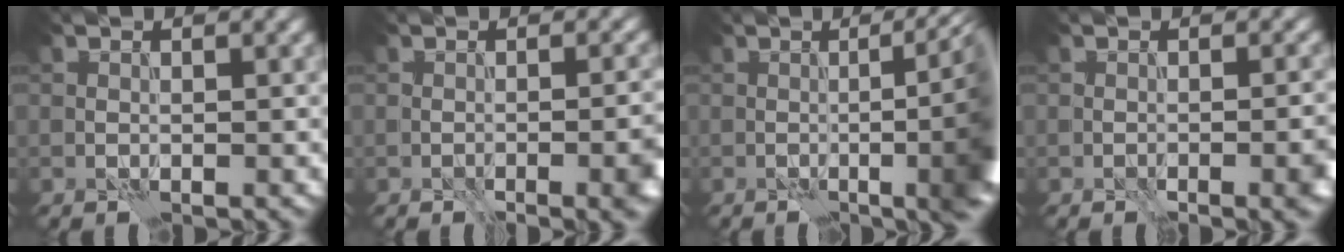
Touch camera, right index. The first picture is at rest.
{"total": 3.9, "force": [-1.9, 0.9, 3.3], "torque": [-0.043, -0.001, -0.024]}
{"total": 12.3, "force": [-0.3, 4.3, 11.5], "torque": [-0.083, 0.019, -0.010]}
{"total": 3.0, "force": [-1.5, 0.5, 2.6], "torque": [-0.034, -0.002, -0.020]}